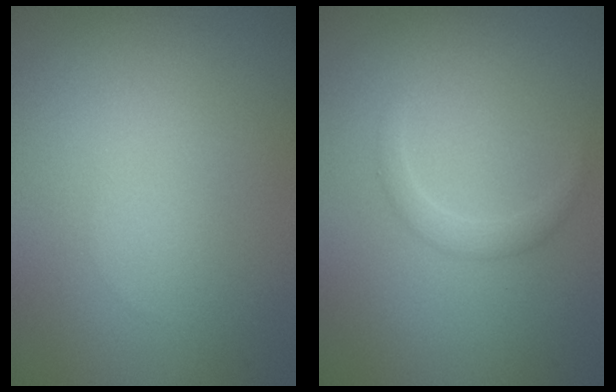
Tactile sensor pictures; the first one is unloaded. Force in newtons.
{"total": 1.2, "press": 1.2, "slide": 0.0}